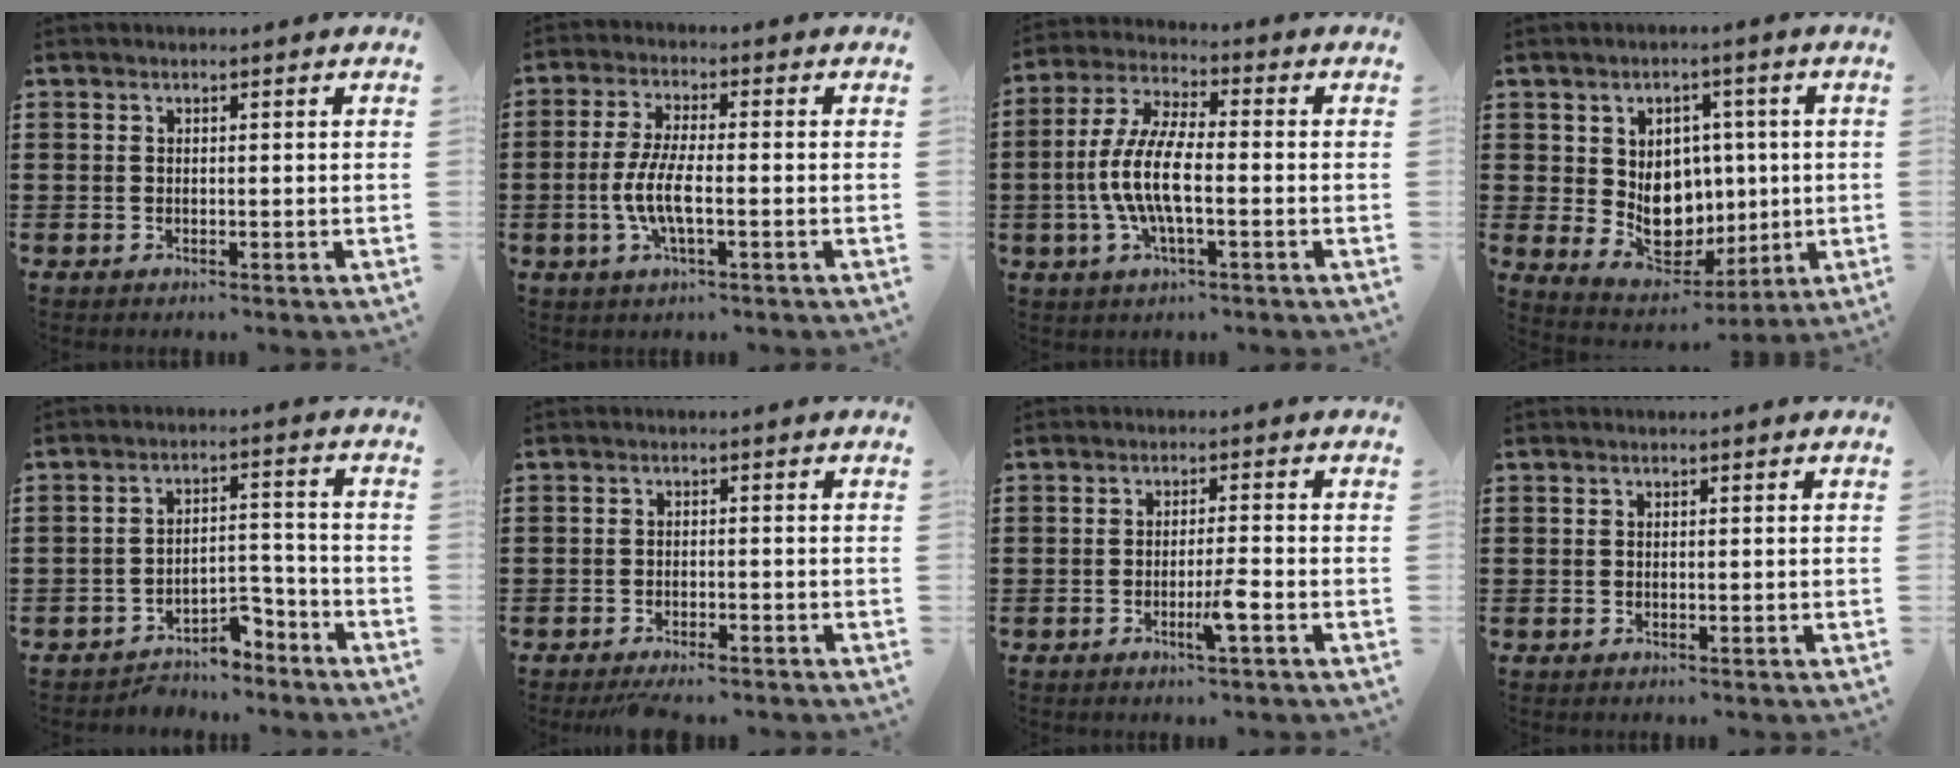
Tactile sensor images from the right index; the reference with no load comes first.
{"total": 6.1, "force": [-1.6, 1.6, 5.7], "torque": [-0.132, -0.009, -0.040]}
{"total": 8.4, "force": [-2.0, 2.5, 7.8], "torque": [-0.180, -0.013, -0.046]}
{"total": 8.3, "force": [0.5, 6.8, 4.7], "torque": [-0.073, 0.006, 0.015]}
{"total": 4.6, "force": [-4.1, 1.5, 1.2], "torque": [-0.023, 0.015, -0.083]}
{"total": 1.6, "force": [-1.4, 0.2, 0.8], "torque": [-0.016, 0.000, -0.025]}
{"total": 3.7, "force": [-1.7, 0.0, 3.3], "torque": [-0.063, -0.008, -0.032]}
{"total": 0.0}